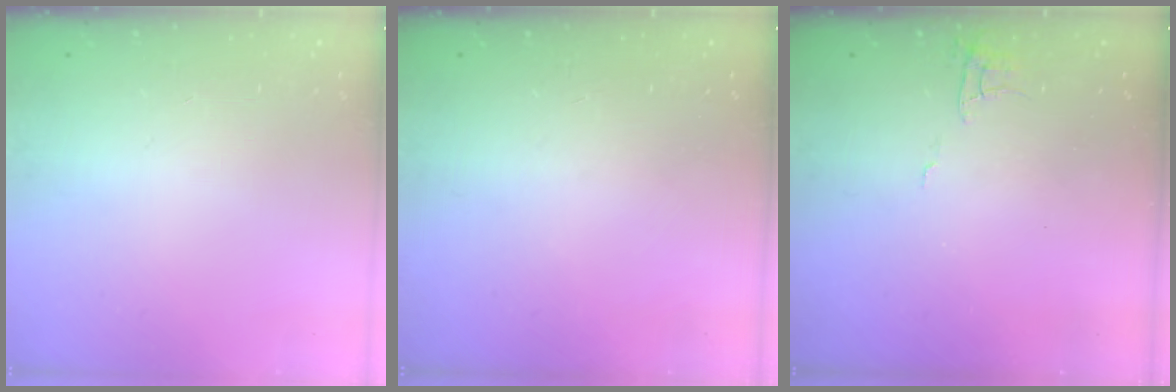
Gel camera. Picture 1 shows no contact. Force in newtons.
{"total": 0.0}
{"total": 5.0, "press": 5.0, "slide": 0.4}